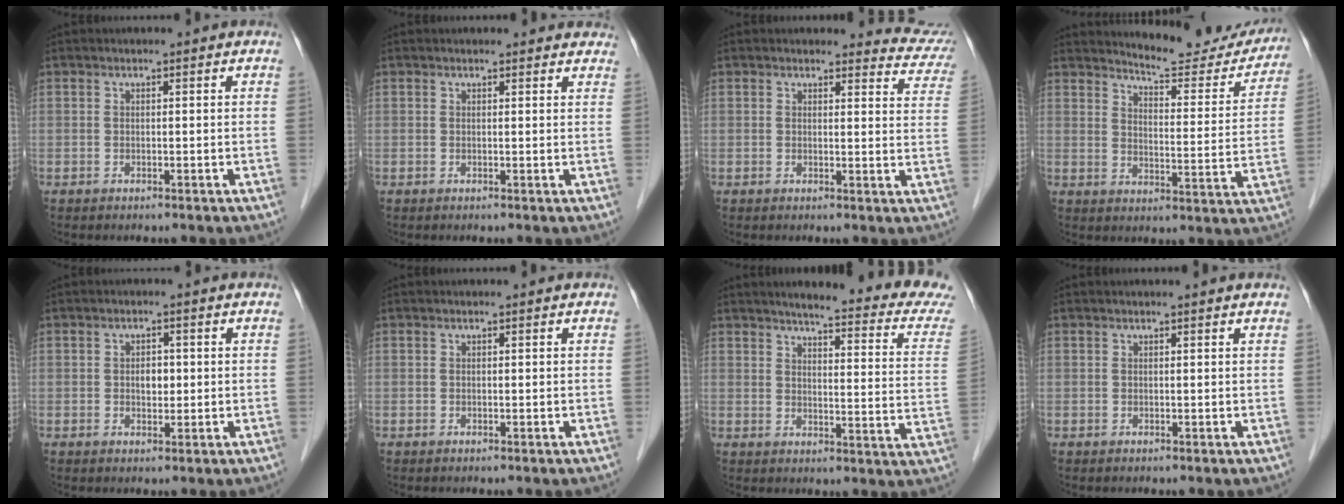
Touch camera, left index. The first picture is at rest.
{"total": 4.8, "force": [4.5, 1.5, 0.8], "torque": [0.009, -0.005, 0.028]}
{"total": 6.5, "force": [6.3, 1.5, -0.4], "torque": [0.031, -0.044, 0.033]}
{"total": 14.2, "force": [13.7, 2.4, 3.1], "torque": [-0.030, -0.052, 0.161]}
{"total": 2.2, "force": [-0.5, 1.5, 1.6], "torque": [-0.026, -0.003, -0.006]}
{"total": 0.6, "force": [-0.6, 0.0, 0.0], "torque": [-0.002, -0.006, -0.009]}
{"total": 19.2, "force": [17.2, 0.5, 8.5], "torque": [-0.099, -0.073, 0.186]}
{"total": 1.5, "force": [1.4, -0.1, 0.6], "torque": [-0.012, 0.008, 0.012]}